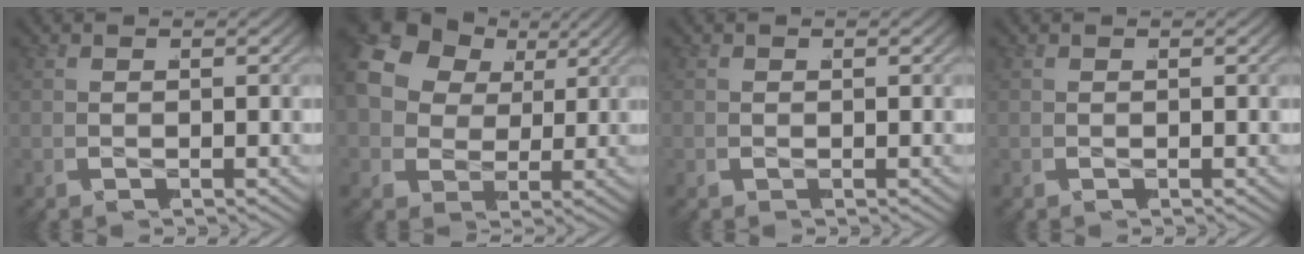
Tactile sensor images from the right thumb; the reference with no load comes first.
{"total": 11.8, "force": [3.0, 9.0, 7.0], "torque": [-0.164, 0.005, 0.039]}
{"total": 0.0}
{"total": 0.0}